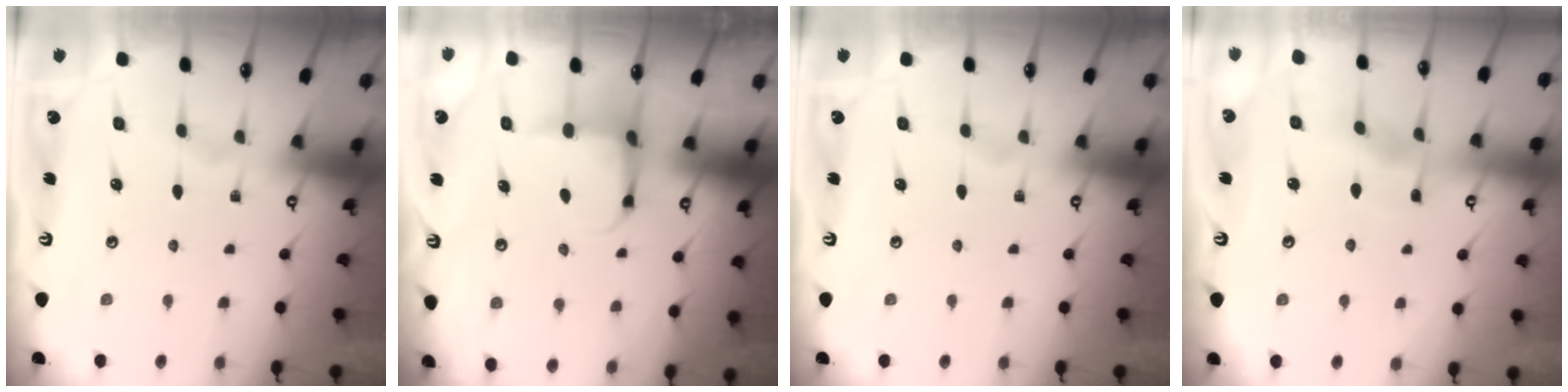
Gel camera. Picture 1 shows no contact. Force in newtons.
{"total": 4.6, "press": 4.4, "slide": 1.1}
{"total": 0.0}
{"total": 4.1, "press": 4.0, "slide": 0.6}